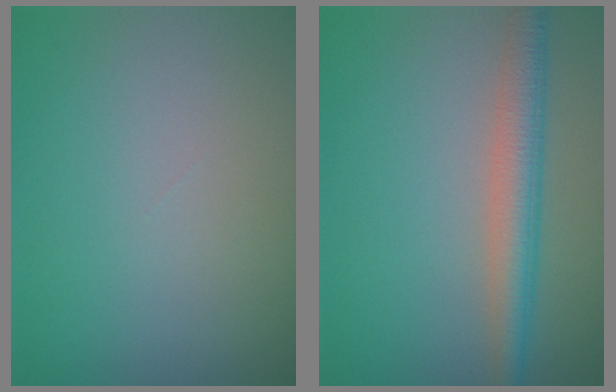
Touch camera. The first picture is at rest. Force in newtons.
{"total": 4.1, "press": 4.1, "slide": 0.1}